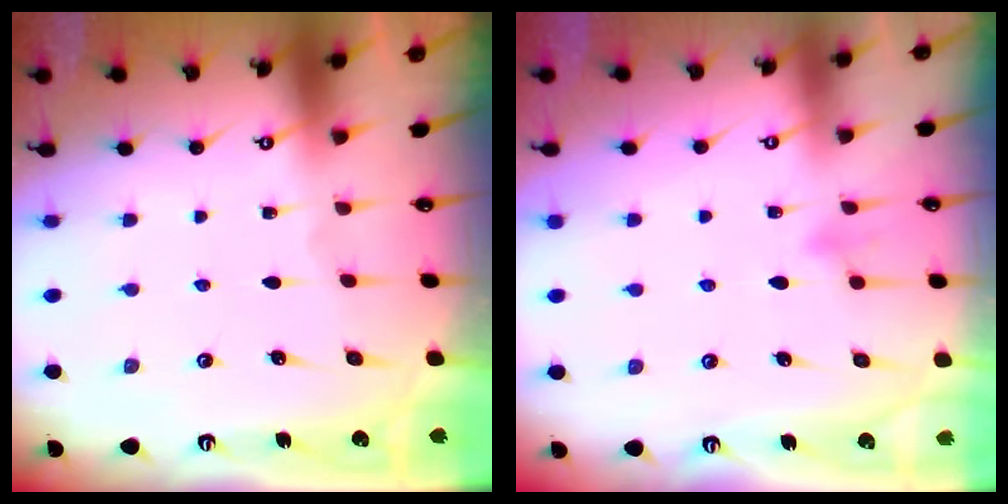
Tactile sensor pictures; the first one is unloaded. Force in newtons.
{"total": 8.2, "press": 8.1, "slide": 0.6}